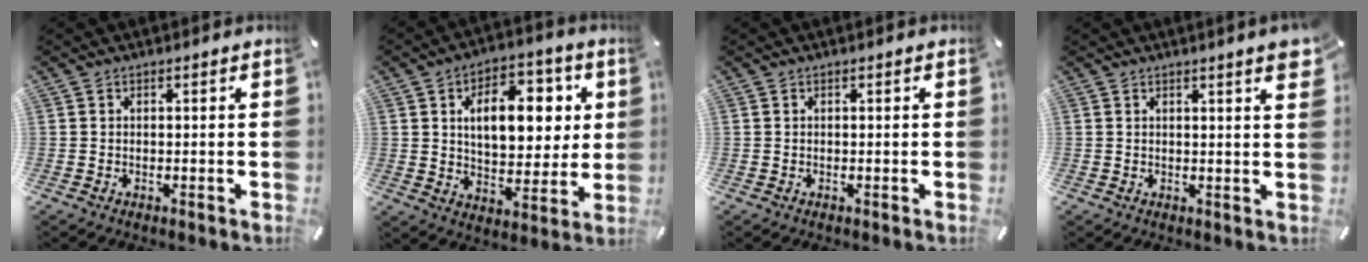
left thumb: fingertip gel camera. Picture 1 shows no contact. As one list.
[{"total": 15.1, "force": [4.2, 9.3, 11.2], "torque": [-0.154, -0.001, 0.069]}, {"total": 0.0}, {"total": 3.4, "force": [1.9, 0.4, 2.8], "torque": [-0.040, -0.009, 0.030]}]